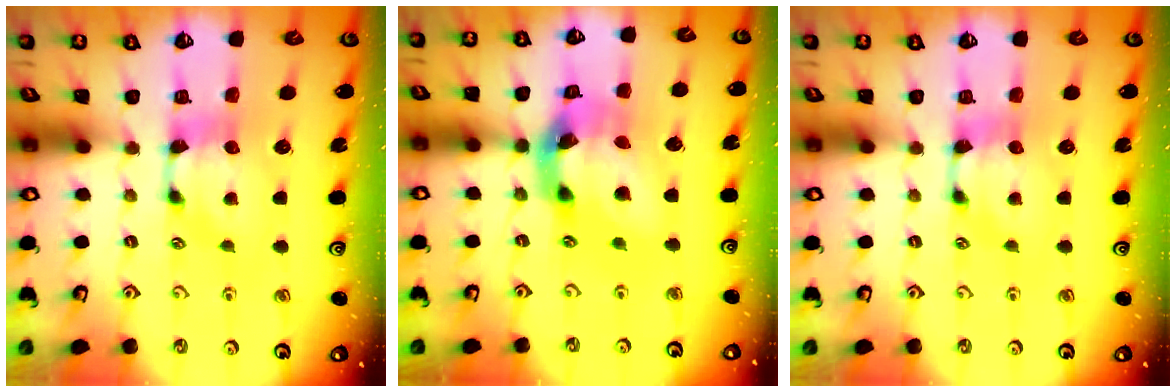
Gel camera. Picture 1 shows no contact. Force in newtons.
{"total": 8.8, "press": 8.4, "slide": 2.7}
{"total": 0.0}